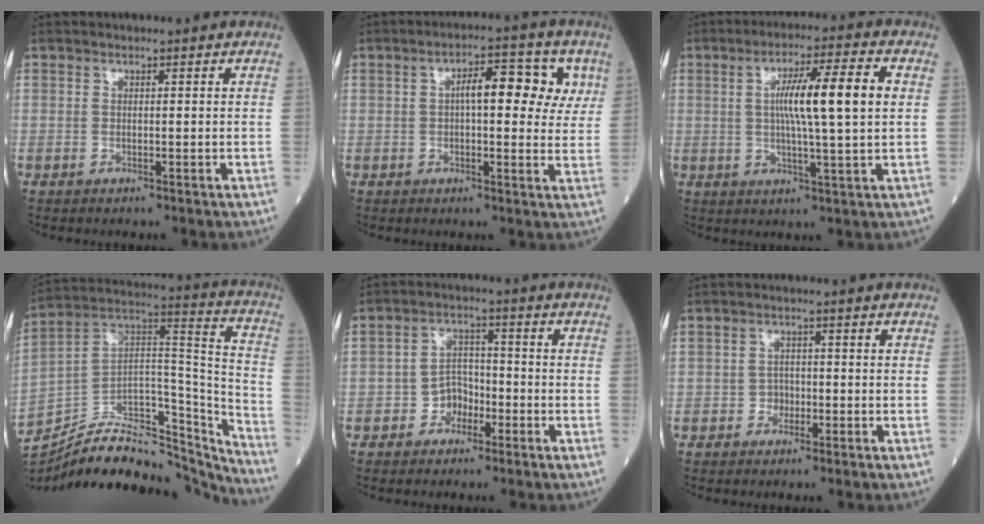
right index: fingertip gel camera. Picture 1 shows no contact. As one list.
[{"total": 9.1, "force": [2.6, 3.5, 8.0], "torque": [-0.103, 0.027, 0.028]}, {"total": 10.7, "force": [1.7, 0.1, 10.6], "torque": [-0.177, 0.012, 0.026]}, {"total": 30.2, "force": [-26.4, 8.3, 12.1], "torque": [-0.196, 0.030, -0.396]}, {"total": 4.1, "force": [-2.2, 3.1, 1.6], "torque": [-0.019, 0.012, -0.041]}, {"total": 1.8, "force": [-0.9, 1.4, 0.5], "torque": [0.001, 0.009, -0.017]}]